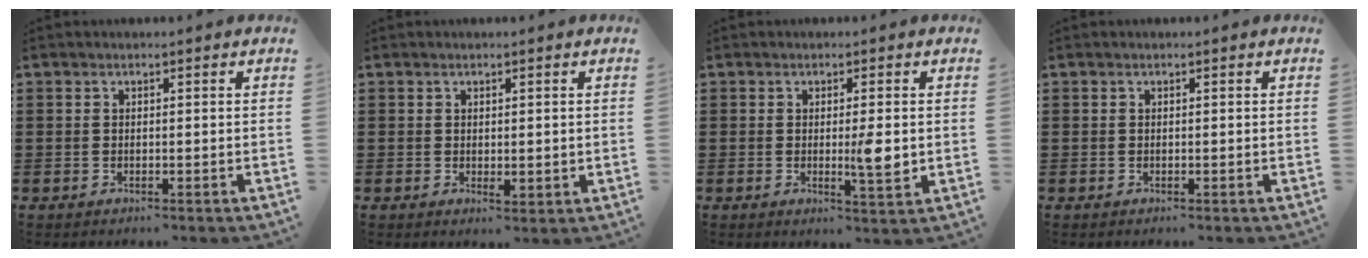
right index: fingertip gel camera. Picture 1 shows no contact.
{"total": 1.1, "force": [0.2, 0.7, 0.8], "torque": [-0.016, 0.003, 0.004]}
{"total": 4.5, "force": [-0.1, 0.7, 4.4], "torque": [-0.070, -0.005, -0.005]}
{"total": 0.0}